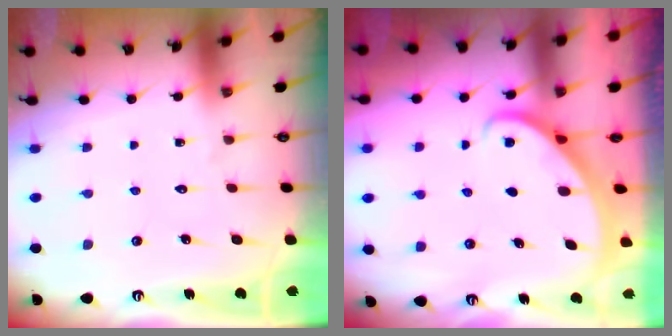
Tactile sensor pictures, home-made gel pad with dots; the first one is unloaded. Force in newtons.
{"total": 2.1, "press": 2.1, "slide": 0.2}